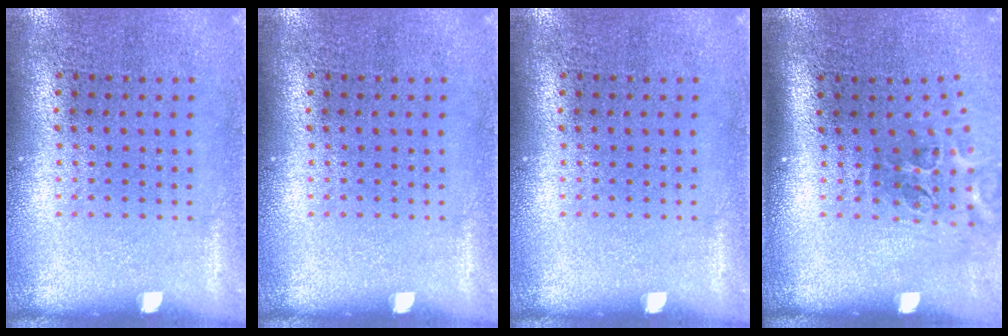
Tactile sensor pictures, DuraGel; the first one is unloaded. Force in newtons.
{"total": 0.0}
{"total": 0.0}
{"total": 2.0, "press": 1.2, "slide": 1.6}